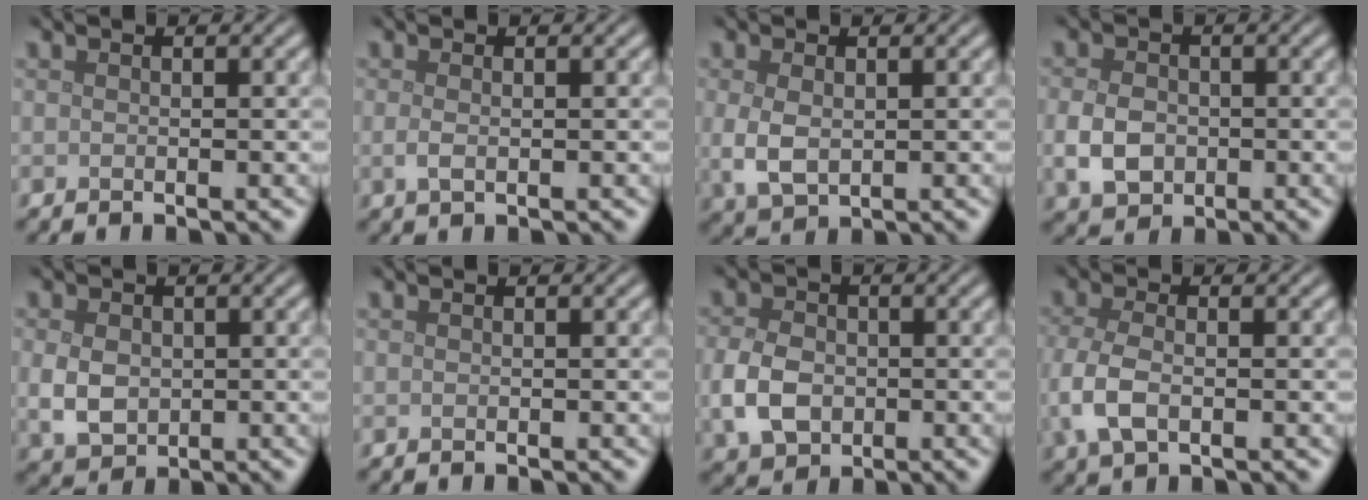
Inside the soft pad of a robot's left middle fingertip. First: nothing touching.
{"total": 1.2, "force": [-0.1, 0.6, 1.0], "torque": [-0.025, -0.003, -0.001]}
{"total": 3.3, "force": [0.0, 2.2, 2.5], "torque": [-0.062, -0.004, 0.004]}
{"total": 3.9, "force": [-0.8, 3.0, 2.4], "torque": [-0.055, -0.006, -0.018]}
{"total": 3.7, "force": [-0.1, 2.8, 2.3], "torque": [-0.054, -0.005, 0.000]}
{"total": 0.0}
{"total": 4.9, "force": [-0.9, 3.7, 3.2], "torque": [-0.079, -0.006, -0.020]}
{"total": 4.2, "force": [-1.0, 2.3, 3.3], "torque": [-0.090, -0.004, -0.024]}